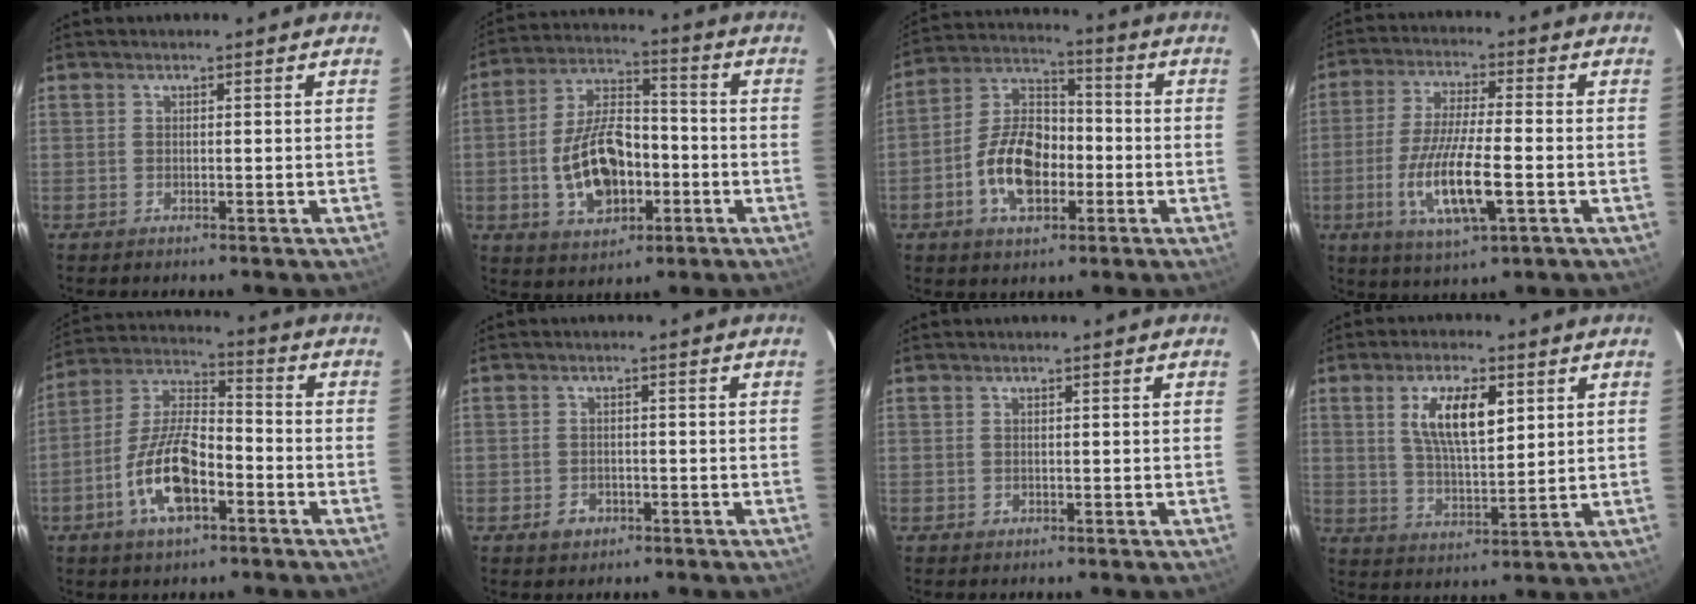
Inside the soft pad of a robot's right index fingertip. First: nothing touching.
{"total": 14.8, "force": [-3.8, 8.5, 11.6], "torque": [-0.230, 0.017, -0.053]}
{"total": 13.2, "force": [-4.1, 7.9, 9.7], "torque": [-0.193, 0.022, -0.068]}
{"total": 13.4, "force": [-4.0, 2.8, 12.4], "torque": [-0.248, -0.019, -0.073]}
{"total": 13.6, "force": [-5.5, 5.7, 11.1], "torque": [-0.229, 0.005, -0.102]}
{"total": 3.1, "force": [-1.5, 2.6, 1.0], "torque": [-0.023, 0.003, -0.020]}
{"total": 0.8, "force": [-0.1, 0.8, 0.1], "torque": [0.002, 0.000, 0.000]}
{"total": 10.2, "force": [3.7, 3.7, 8.8], "torque": [-0.162, 0.006, 0.072]}